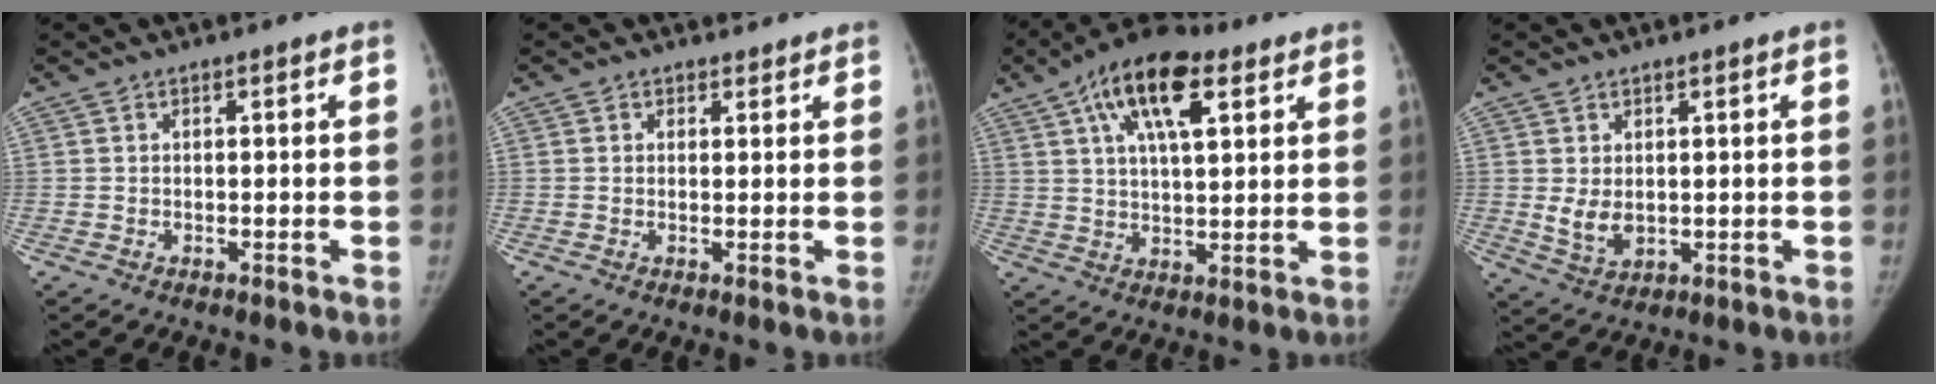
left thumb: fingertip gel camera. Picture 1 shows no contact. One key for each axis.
{"total": 1.3, "fx": 1.0, "fy": 0.9, "fz": -0.2, "tx": 0.018, "ty": -0.005, "tz": 0.007}
{"total": 14.7, "fx": 6.8, "fy": 6.3, "fz": 11.4, "tx": -0.173, "ty": -0.003, "tz": 0.110}
{"total": 4.3, "fx": 0.6, "fy": 2.8, "fz": 3.2, "tx": -0.047, "ty": -0.013, "tz": 0.023}